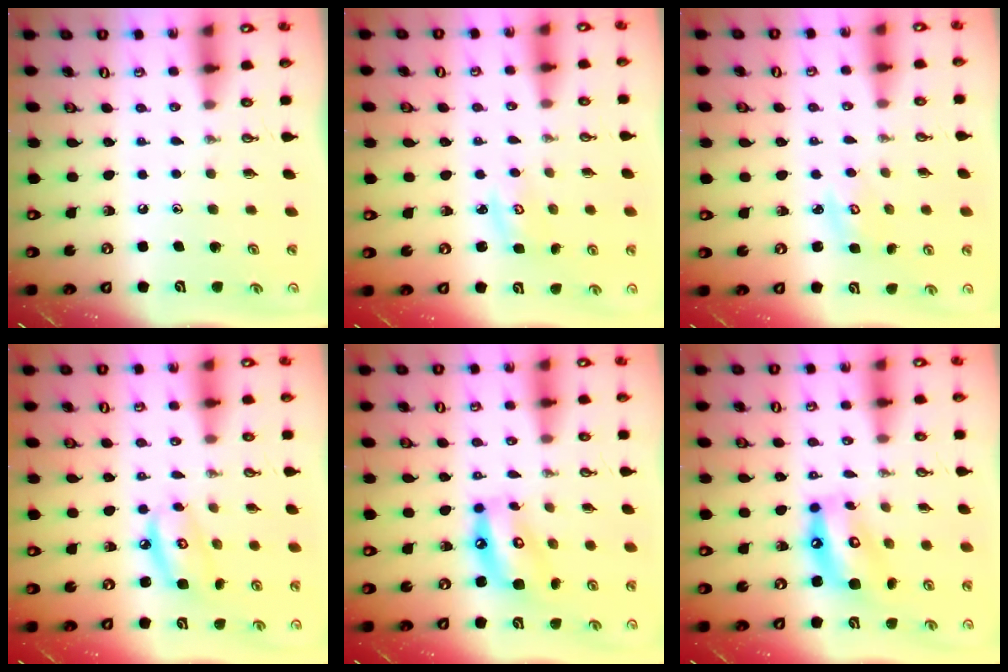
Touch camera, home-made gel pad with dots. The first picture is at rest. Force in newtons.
{"total": 3.1, "press": 3.1, "slide": 0.4}
{"total": 3.7, "press": 3.6, "slide": 0.3}
{"total": 7.2, "press": 7.1, "slide": 0.5}
{"total": 11.3, "press": 11.3, "slide": 1.0}
{"total": 13.0, "press": 12.9, "slide": 1.4}